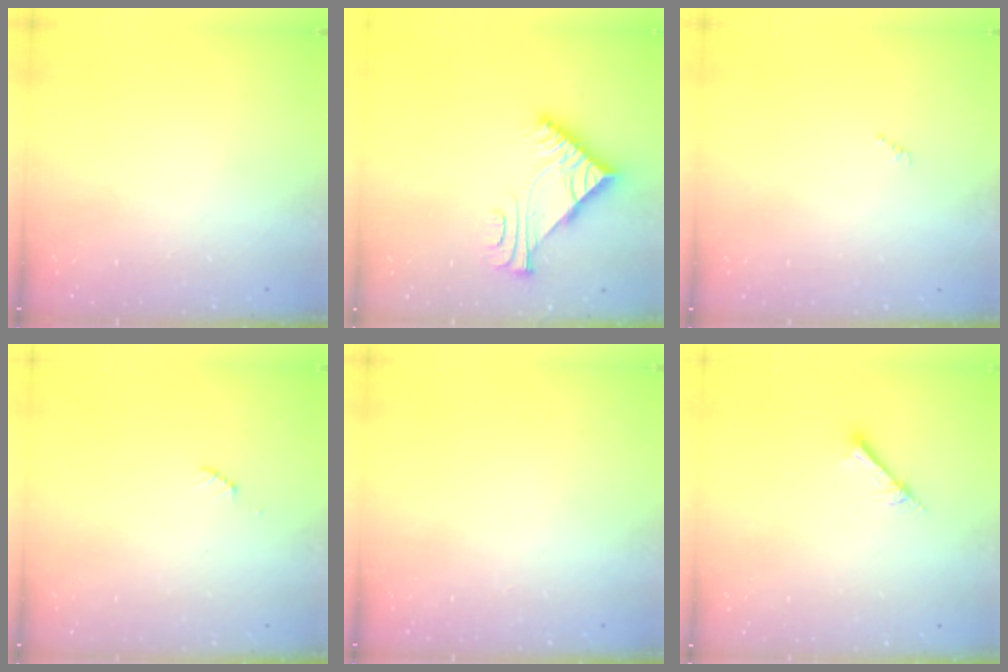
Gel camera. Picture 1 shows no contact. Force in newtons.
{"total": 8.0, "press": 7.9, "slide": 0.8}
{"total": 0.0}
{"total": 2.5, "press": 2.5, "slide": 0.4}
{"total": 0.0}
{"total": 2.8, "press": 2.7, "slide": 0.4}